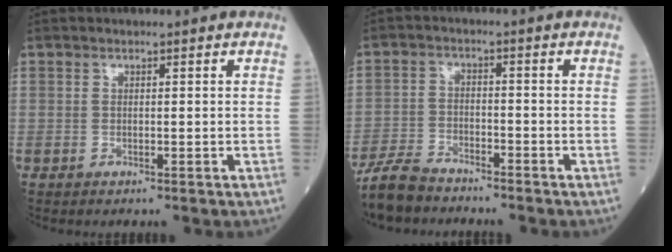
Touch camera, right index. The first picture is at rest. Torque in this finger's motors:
{"motor_torque": [0.10, -0.08, 0.12, 0.06]}